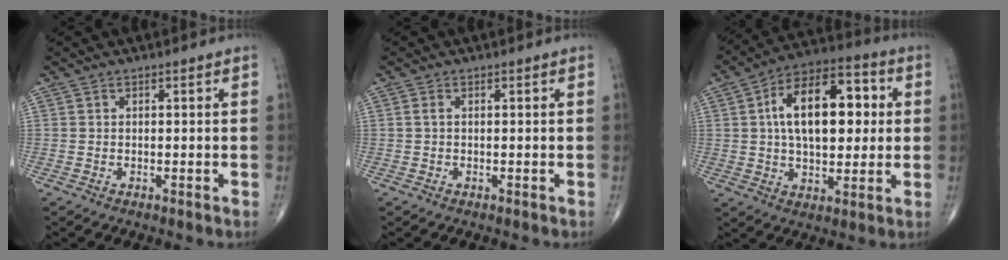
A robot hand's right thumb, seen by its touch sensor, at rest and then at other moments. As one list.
[{"total": 0.7, "force": [0.1, 0.3, 0.6], "torque": [-0.015, 0.000, -0.001]}, {"total": 18.3, "force": [2.9, 9.9, 15.1], "torque": [-0.216, 0.019, 0.041]}]